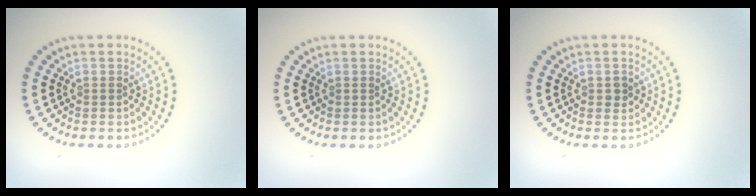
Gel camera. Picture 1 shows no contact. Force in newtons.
{"total": 0.0}
{"total": 1.0, "press": 0.9, "slide": 0.1}